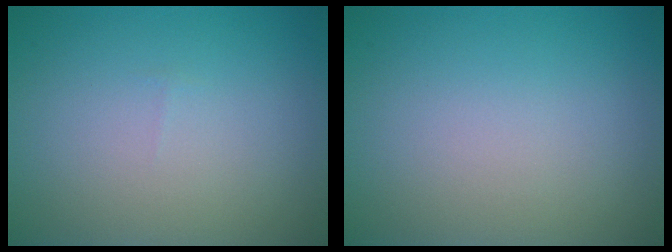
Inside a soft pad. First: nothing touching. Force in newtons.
{"total": 0.0}